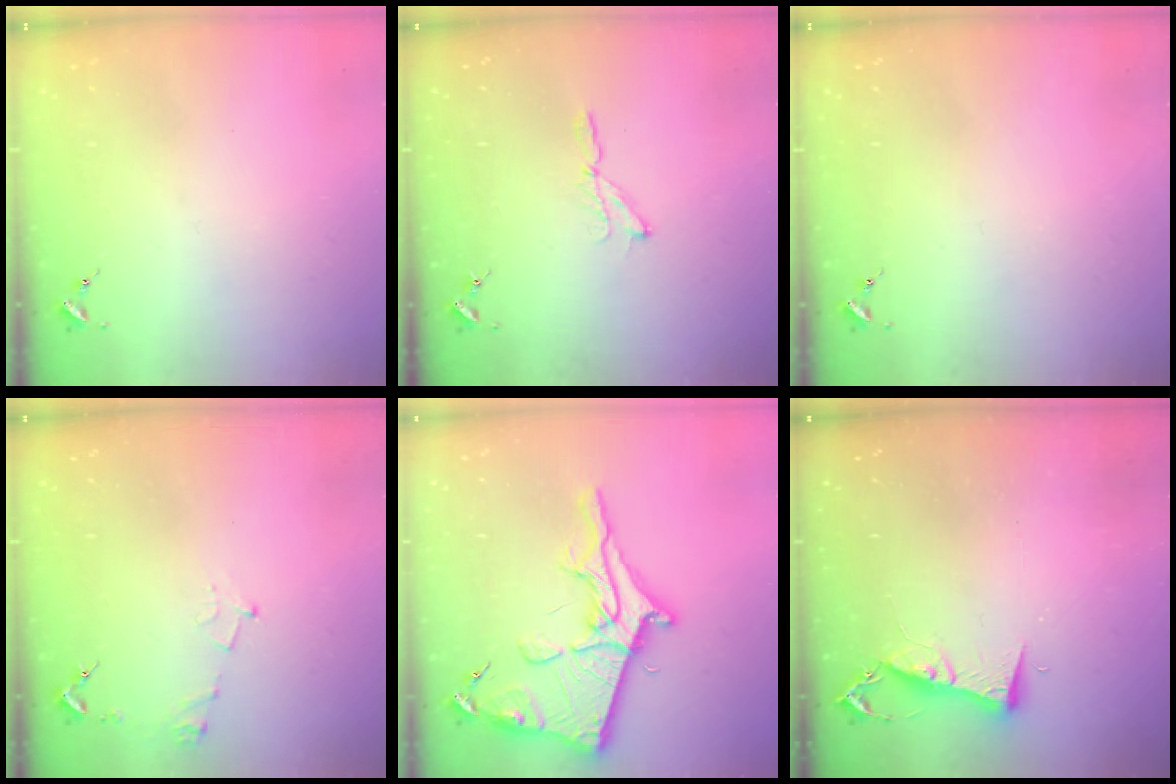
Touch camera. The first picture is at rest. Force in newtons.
{"total": 5.3, "press": 5.2, "slide": 0.6}
{"total": 0.0}
{"total": 6.2, "press": 6.2, "slide": 0.7}
{"total": 19.1, "press": 19.1, "slide": 1.4}
{"total": 7.2, "press": 7.1, "slide": 0.7}